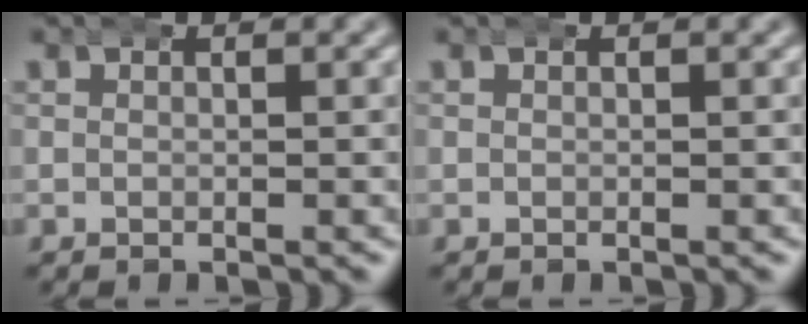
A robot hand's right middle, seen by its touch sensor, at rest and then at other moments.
{"total": 0.0}